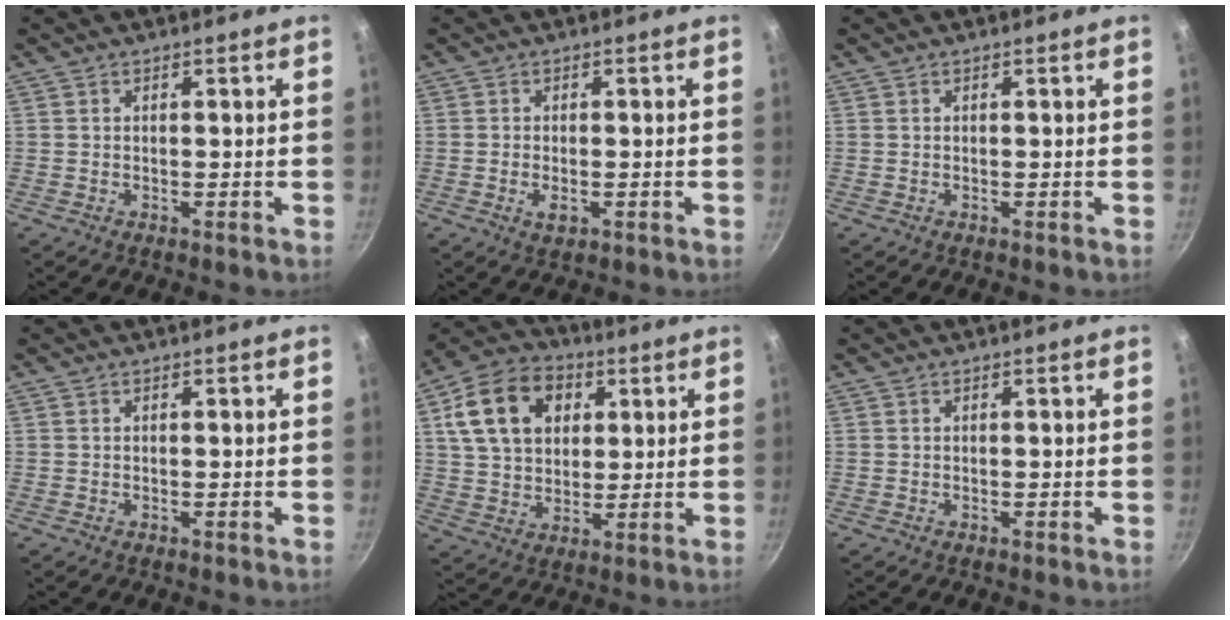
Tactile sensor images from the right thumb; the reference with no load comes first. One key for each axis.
{"total": 2.7, "fx": -0.8, "fy": 1.5, "fz": 2.1, "tx": -0.041, "ty": -0.001, "tz": -0.014}
{"total": 0.0}
{"total": 0.0}
{"total": 16.4, "fx": 5.3, "fy": 12.0, "fz": 9.9, "tx": -0.156, "ty": 0.005, "tz": 0.082}
{"total": 0.0}